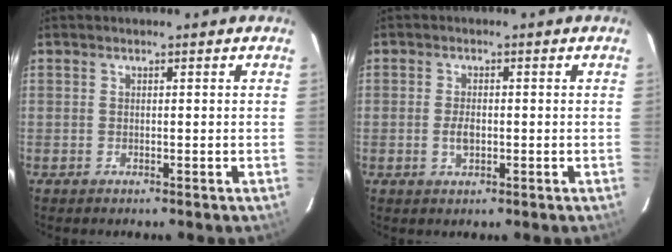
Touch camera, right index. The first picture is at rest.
{"total": 2.8, "force": [-0.5, 1.6, 2.2], "torque": [-0.040, 0.001, -0.008]}